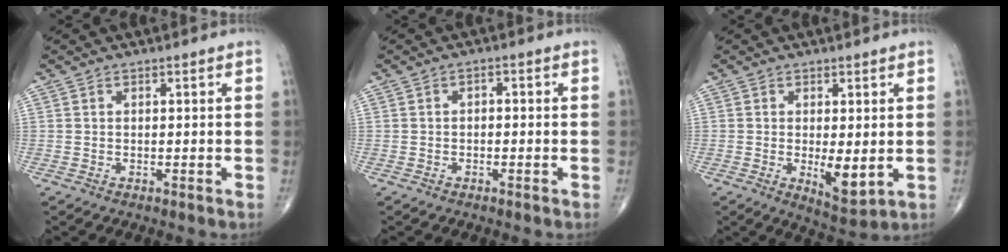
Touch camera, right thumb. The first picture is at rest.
{"total": 1.4, "force": [-0.5, 1.0, 0.9], "torque": [-0.003, 0.011, -0.014]}
{"total": 6.2, "force": [-0.7, 2.3, 5.7], "torque": [-0.081, -0.018, -0.003]}